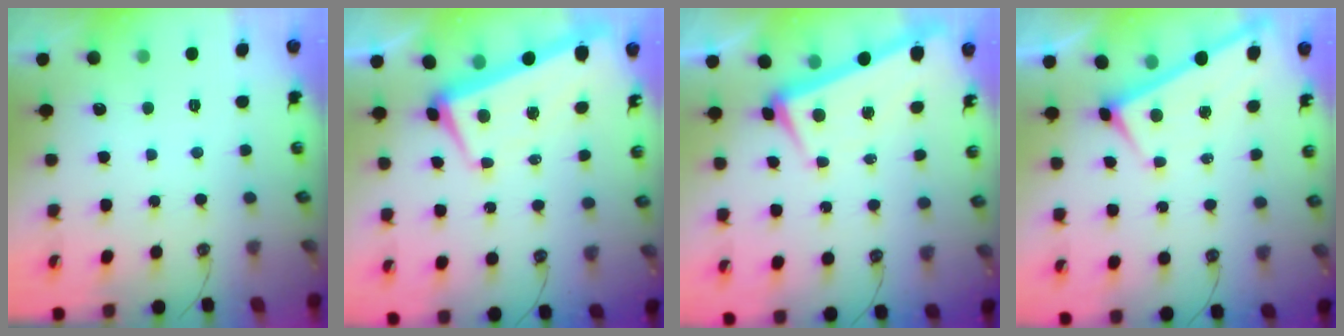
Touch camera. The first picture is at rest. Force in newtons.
{"total": 3.8, "press": 3.1, "slide": 2.1}
{"total": 1.4, "press": 1.1, "slide": 0.8}
{"total": 1.3, "press": 1.3, "slide": 0.5}